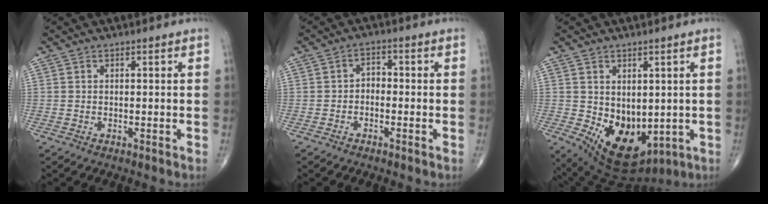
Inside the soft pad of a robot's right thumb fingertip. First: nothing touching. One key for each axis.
{"total": 2.5, "fx": -0.9, "fy": 1.8, "fz": 1.4, "tx": -0.008, "ty": 0.017, "tz": -0.026}
{"total": 12.9, "fx": -1.4, "fy": 8.6, "fz": 9.5, "tx": -0.124, "ty": -0.015, "tz": 0.014}